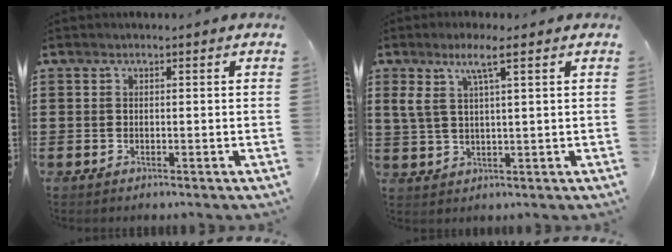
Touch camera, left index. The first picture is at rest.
{"total": 5.5, "force": [2.4, 0.8, 4.8], "torque": [-0.102, 0.002, 0.039]}